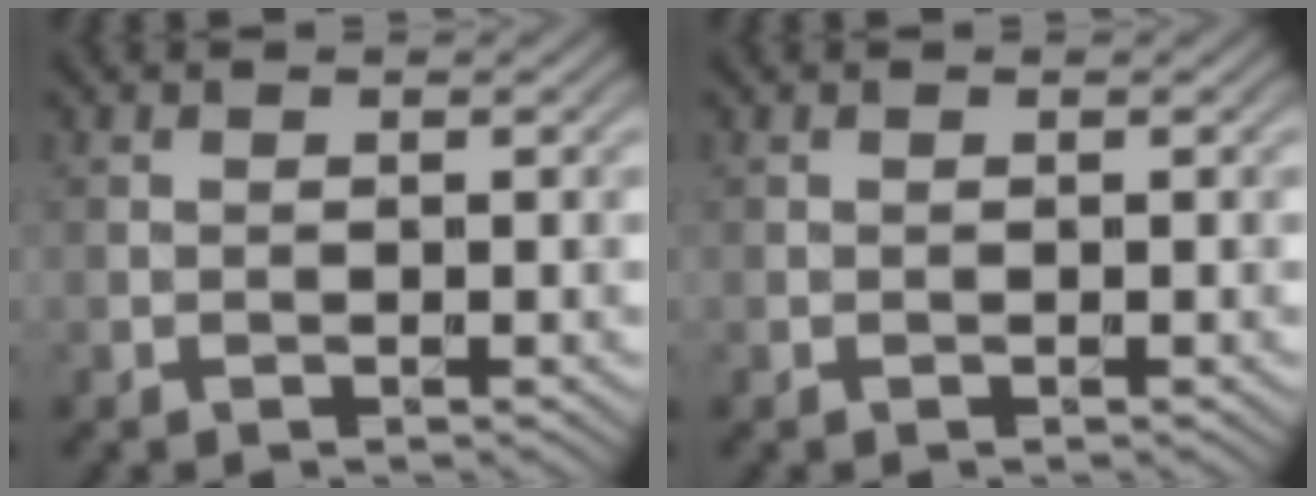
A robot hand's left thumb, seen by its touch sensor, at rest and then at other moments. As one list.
[{"total": 0.0}]